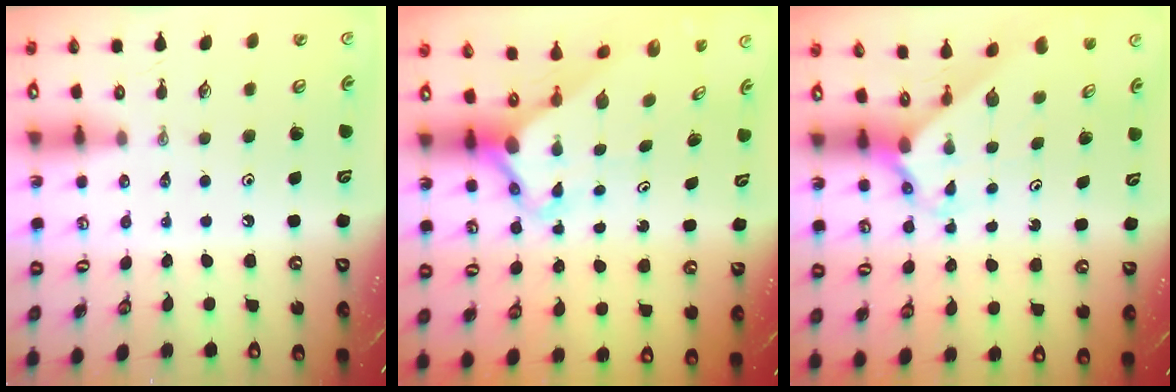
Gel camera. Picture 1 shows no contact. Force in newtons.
{"total": 3.4, "press": 3.4, "slide": 0.3}
{"total": 2.4, "press": 2.4, "slide": 0.2}